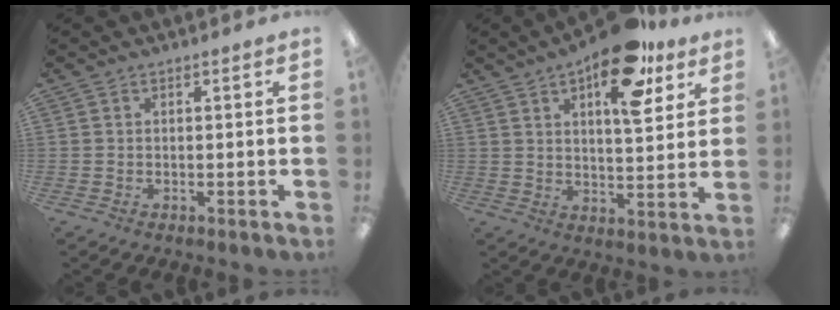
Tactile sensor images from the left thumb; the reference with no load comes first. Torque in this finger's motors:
{"motor_torque": [0.89, 0.92, 1.63, -1.18, 0.23]}